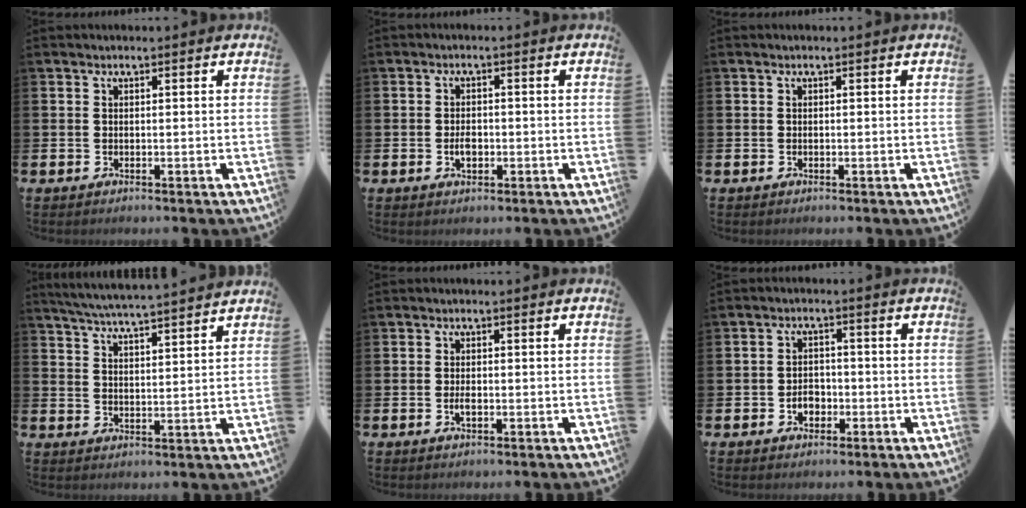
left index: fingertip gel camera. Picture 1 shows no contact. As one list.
[{"total": 2.3, "force": [-0.6, 1.4, 1.7], "torque": [-0.022, 0.000, -0.013]}, {"total": 0.0}, {"total": 5.6, "force": [5.5, -0.5, 1.1], "torque": [-0.043, -0.036, 0.096]}, {"total": 1.5, "force": [-0.4, 0.6, 1.3], "torque": [-0.023, -0.001, -0.008]}, {"total": 2.9, "force": [-1.1, 2.1, 1.6], "torque": [-0.023, -0.003, -0.025]}]